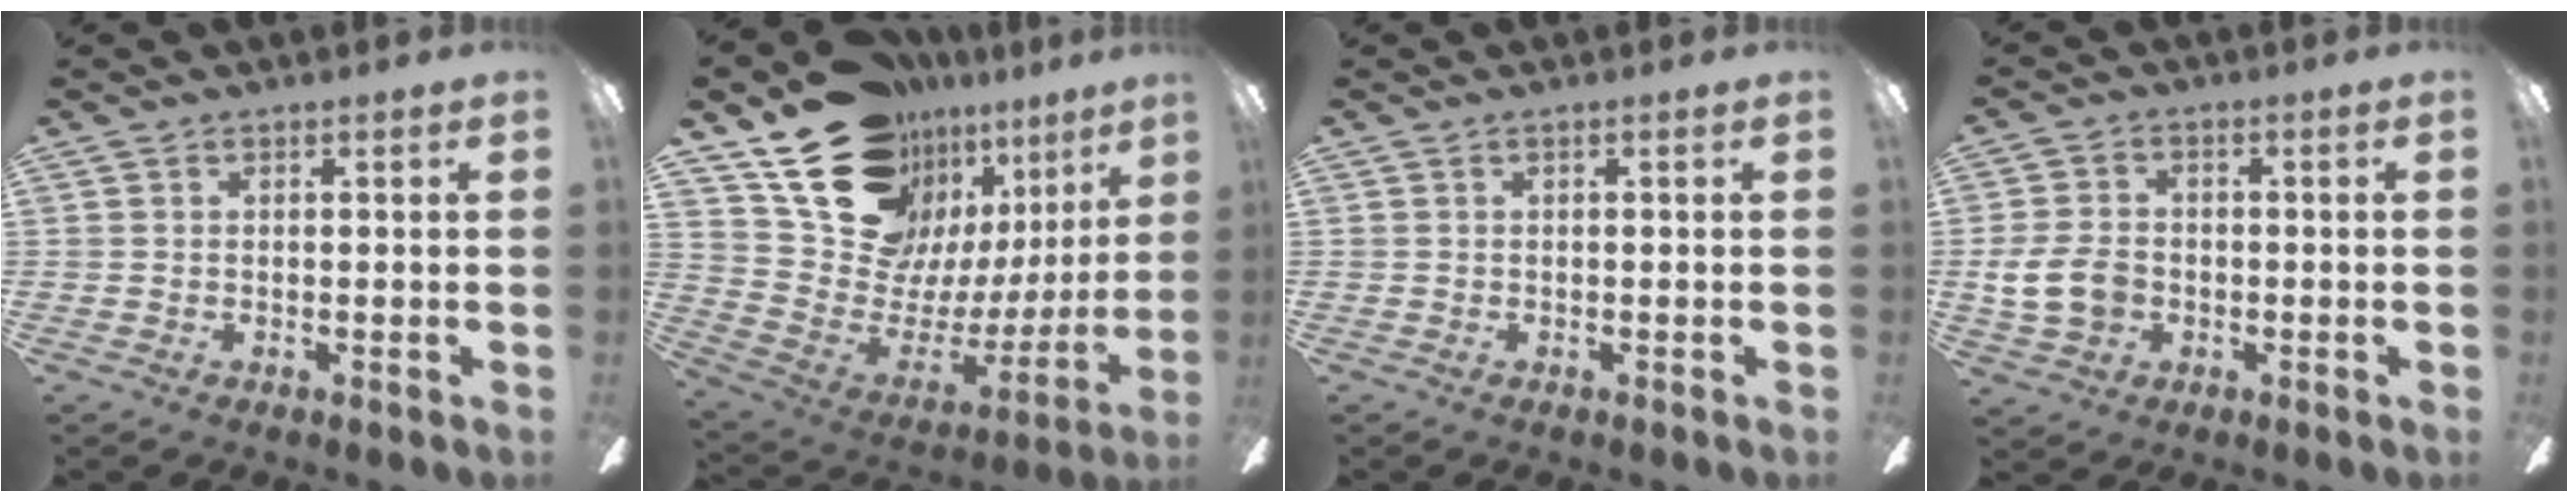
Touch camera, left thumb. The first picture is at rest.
{"total": 21.5, "force": [15.4, 12.5, 8.4], "torque": [-0.135, -0.109, 0.298]}
{"total": 0.0}
{"total": 9.7, "force": [-1.5, 7.3, 6.1], "torque": [-0.129, 0.017, -0.024]}